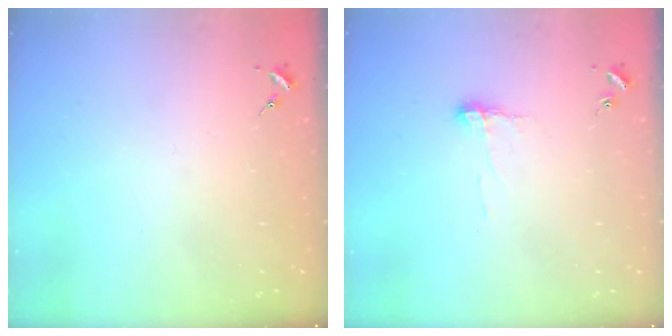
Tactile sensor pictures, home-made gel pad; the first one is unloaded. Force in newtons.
{"total": 6.2, "press": 6.1, "slide": 0.6}